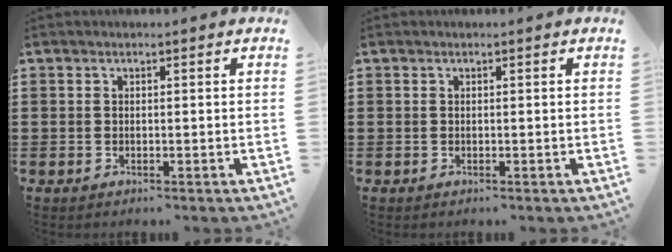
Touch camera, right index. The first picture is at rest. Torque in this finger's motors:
{"motor_torque": [-0.02, 0.01, 0.00, -0.01]}